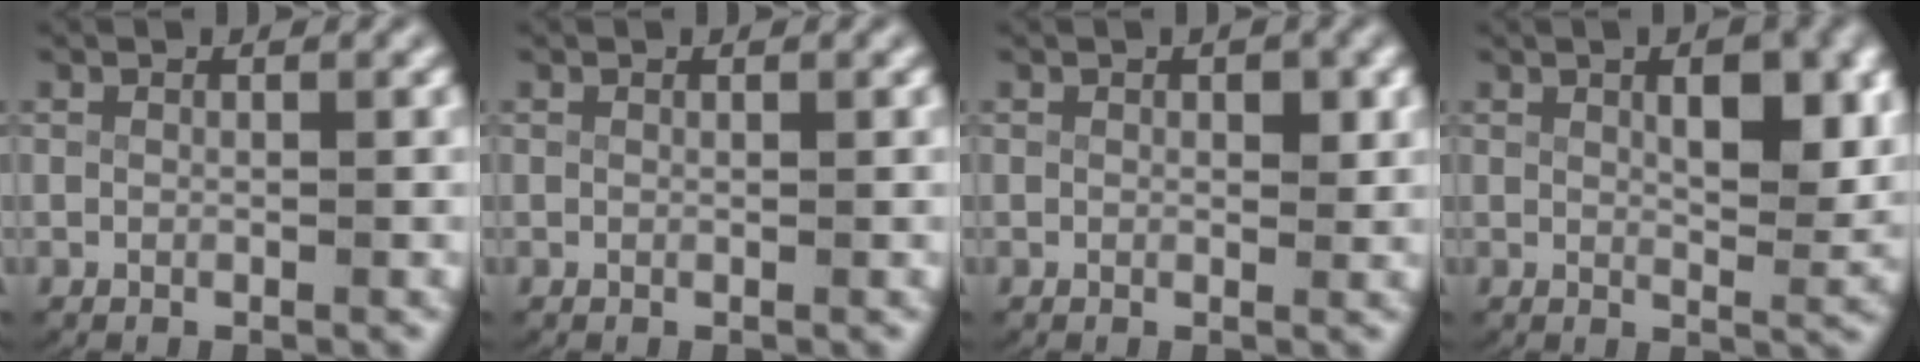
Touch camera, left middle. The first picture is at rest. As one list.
[{"total": 0.0}, {"total": 0.9, "force": [0.3, 0.5, 0.7], "torque": [-0.007, -0.004, 0.005]}, {"total": 4.0, "force": [1.3, 1.2, 3.6], "torque": [-0.053, -0.011, 0.024]}]